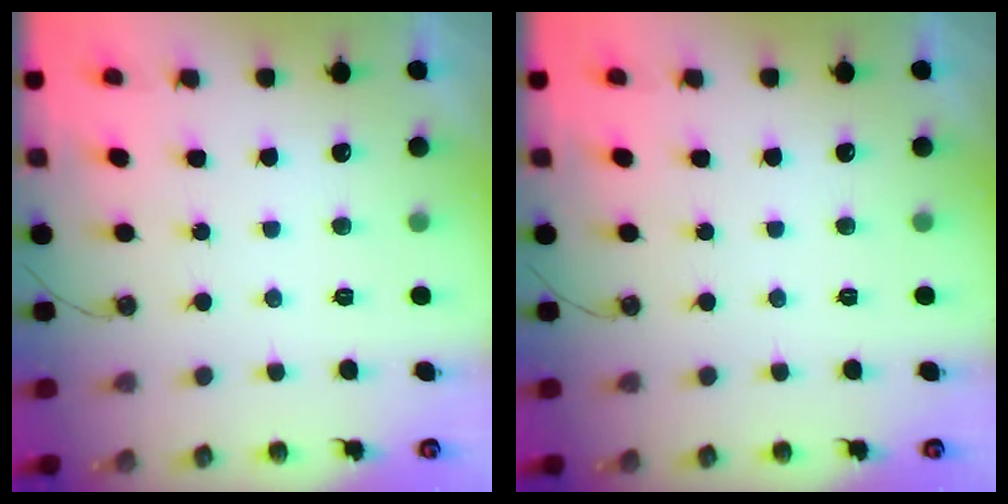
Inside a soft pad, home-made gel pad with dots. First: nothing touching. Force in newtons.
{"total": 0.0}